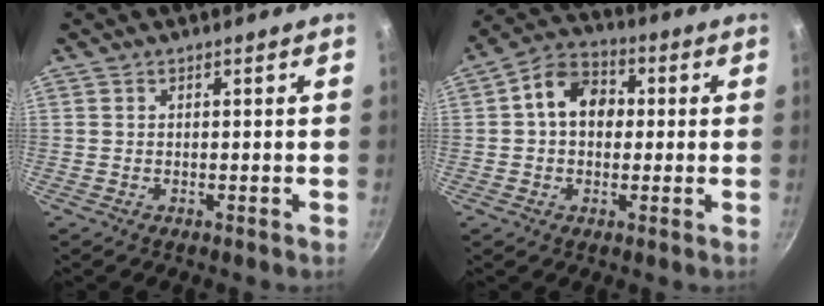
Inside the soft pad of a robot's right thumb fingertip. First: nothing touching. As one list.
[{"total": 10.1, "force": [1.1, 7.6, 6.5], "torque": [-0.073, 0.025, -0.001]}]